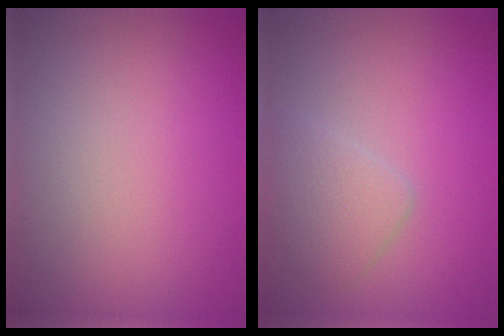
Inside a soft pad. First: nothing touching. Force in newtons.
{"total": 2.4, "press": 2.4, "slide": 0.0}